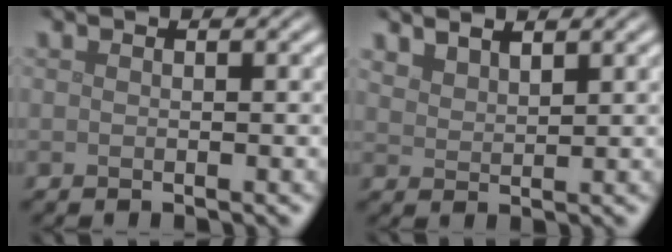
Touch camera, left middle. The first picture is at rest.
{"total": 1.7, "force": [1.5, 0.2, 0.6], "torque": [-0.013, 0.000, 0.030]}